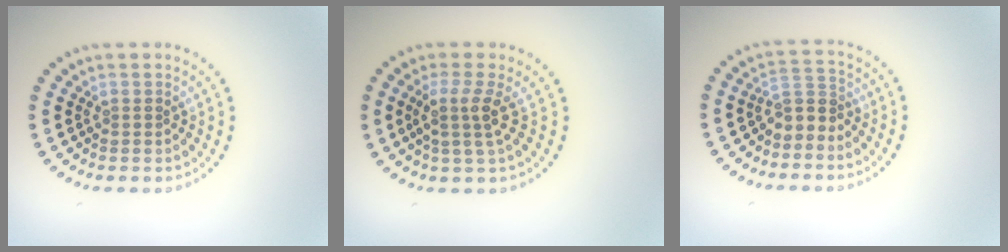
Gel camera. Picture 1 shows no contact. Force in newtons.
{"total": 2.7, "press": 2.0, "slide": 1.8}
{"total": 2.3, "press": 1.8, "slide": 1.4}